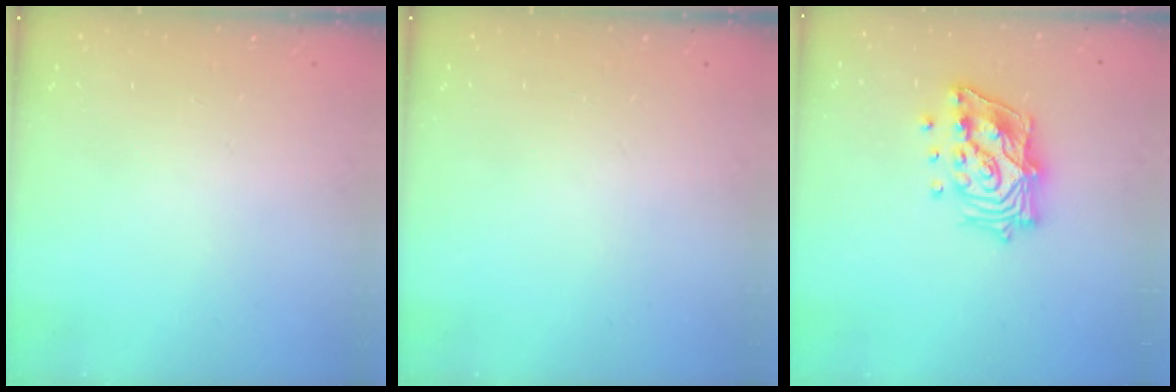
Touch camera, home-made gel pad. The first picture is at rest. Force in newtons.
{"total": 0.0}
{"total": 16.3, "press": 16.1, "slide": 2.3}